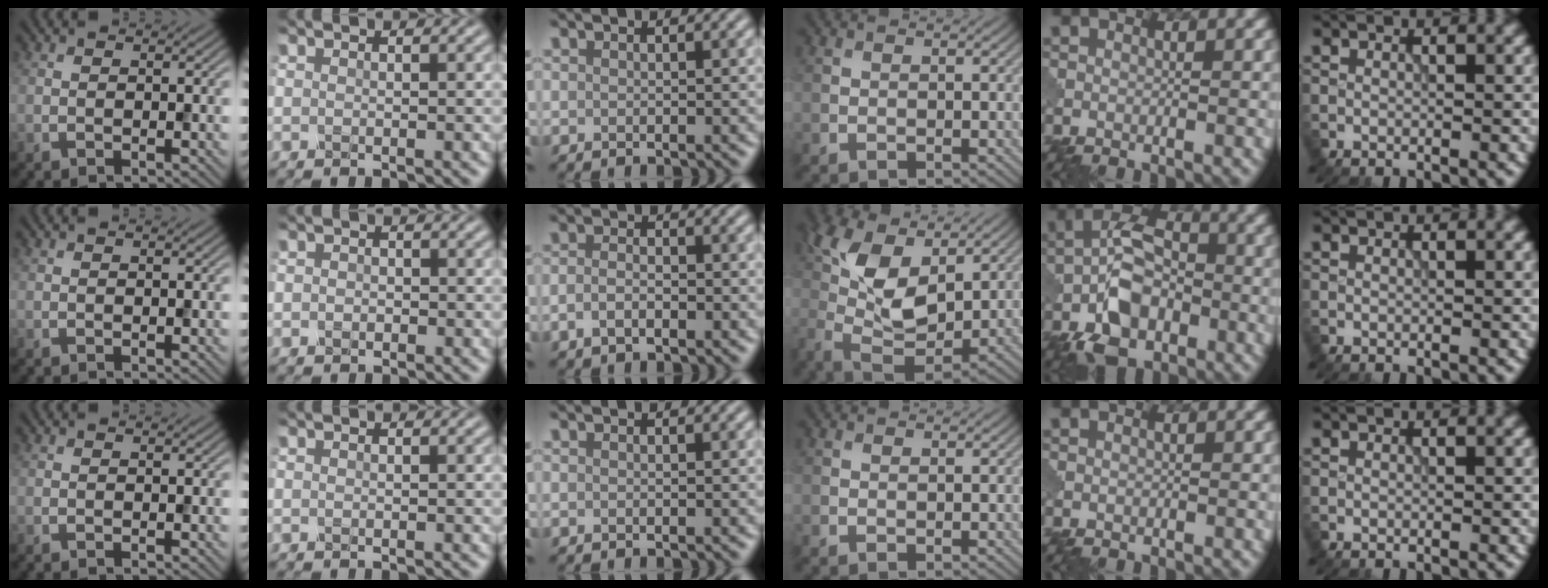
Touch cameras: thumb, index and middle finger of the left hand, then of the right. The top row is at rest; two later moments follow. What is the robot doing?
{"motion": "insert", "object": "pin"}